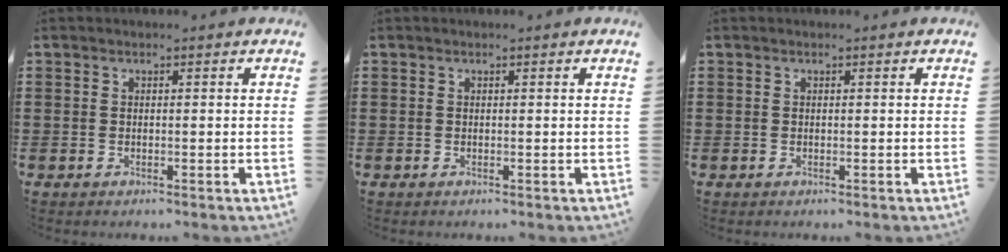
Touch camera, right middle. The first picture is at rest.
{"total": 0.0}
{"total": 0.0}